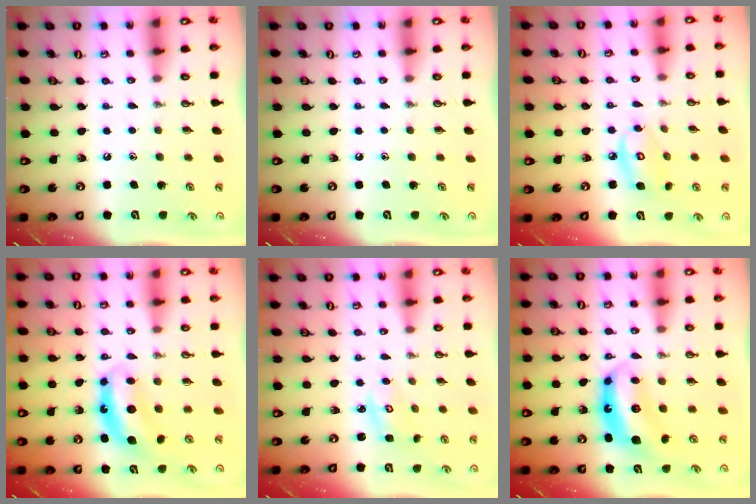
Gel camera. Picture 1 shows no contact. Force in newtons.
{"total": 0.0}
{"total": 8.2, "press": 8.2, "slide": 0.6}
{"total": 7.6, "press": 7.6, "slide": 0.6}
{"total": 2.8, "press": 2.8, "slide": 0.2}
{"total": 7.5, "press": 7.5, "slide": 0.7}